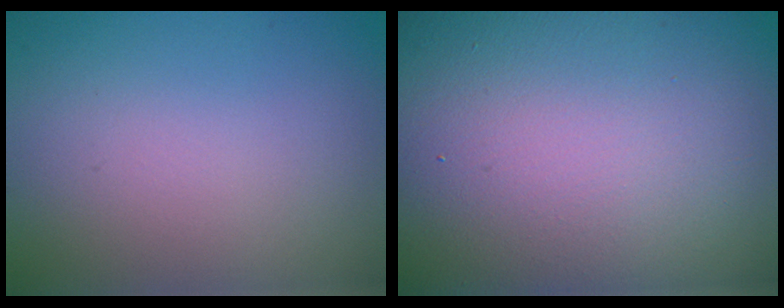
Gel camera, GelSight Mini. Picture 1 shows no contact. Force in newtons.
{"total": 28.7, "press": 28.7, "slide": 0.9}